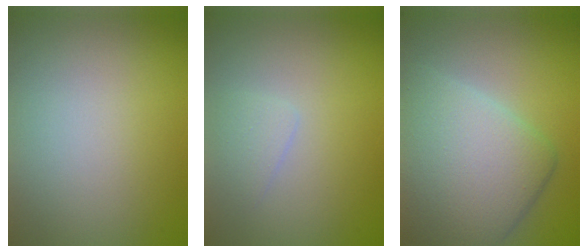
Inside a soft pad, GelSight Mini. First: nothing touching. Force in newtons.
{"total": 1.2, "press": 1.2, "slide": 0.0}
{"total": 8.5, "press": 8.5, "slide": 0.3}